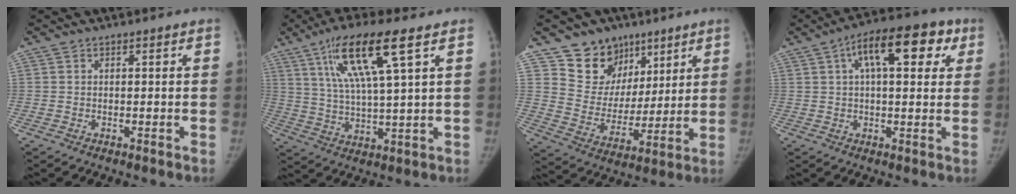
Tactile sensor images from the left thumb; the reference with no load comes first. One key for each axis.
{"total": 13.9, "fx": 6.6, "fy": 1.8, "fz": 12.1, "tx": -0.238, "ty": -0.018, "tz": 0.124}
{"total": 13.9, "fx": 8.8, "fy": 10.3, "fz": 3.0, "tx": 0.001, "ty": -0.049, "tz": 0.163}
{"total": 14.9, "fx": 5.7, "fy": 6.6, "fz": 12.1, "tx": -0.147, "ty": 0.024, "tz": 0.078}